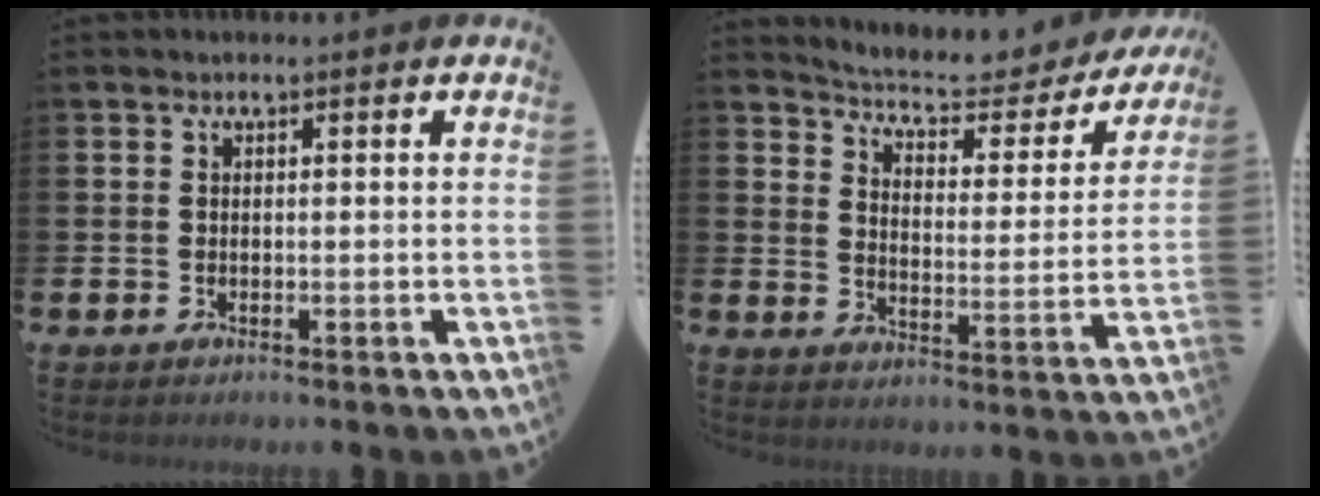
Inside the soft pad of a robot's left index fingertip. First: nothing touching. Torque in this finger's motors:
{"motor_torque": [-0.10, -0.57, 0.28, 0.04]}